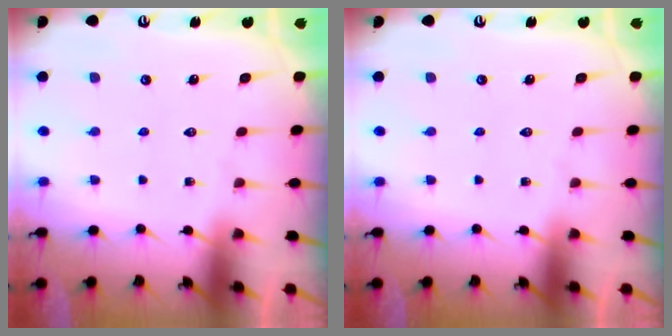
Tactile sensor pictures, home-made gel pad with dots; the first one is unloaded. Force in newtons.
{"total": 0.0}